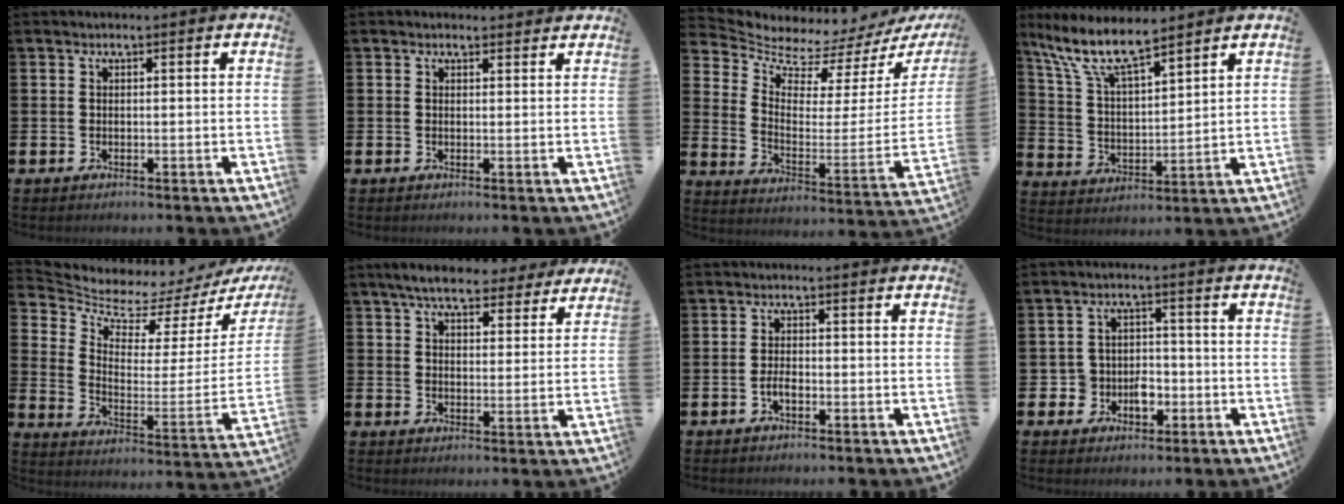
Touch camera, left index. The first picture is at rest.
{"total": 1.1, "force": [1.0, 0.4, 0.1], "torque": [0.006, 0.002, 0.016]}
{"total": 6.0, "force": [5.8, 1.6, 0.3], "torque": [-0.041, -0.066, 0.094]}
{"total": 9.6, "force": [8.0, 2.2, 4.9], "torque": [-0.127, -0.032, 0.144]}
{"total": 5.7, "force": [5.5, 1.5, 0.6], "torque": [-0.043, -0.066, 0.089]}
{"total": 7.2, "force": [6.6, 1.8, 2.3], "torque": [-0.055, -0.026, 0.118]}
{"total": 1.9, "force": [-0.7, 0.8, 1.5], "torque": [-0.034, 0.003, -0.013]}
{"total": 4.2, "force": [-1.6, 3.7, 1.2], "torque": [-0.022, 0.002, -0.037]}